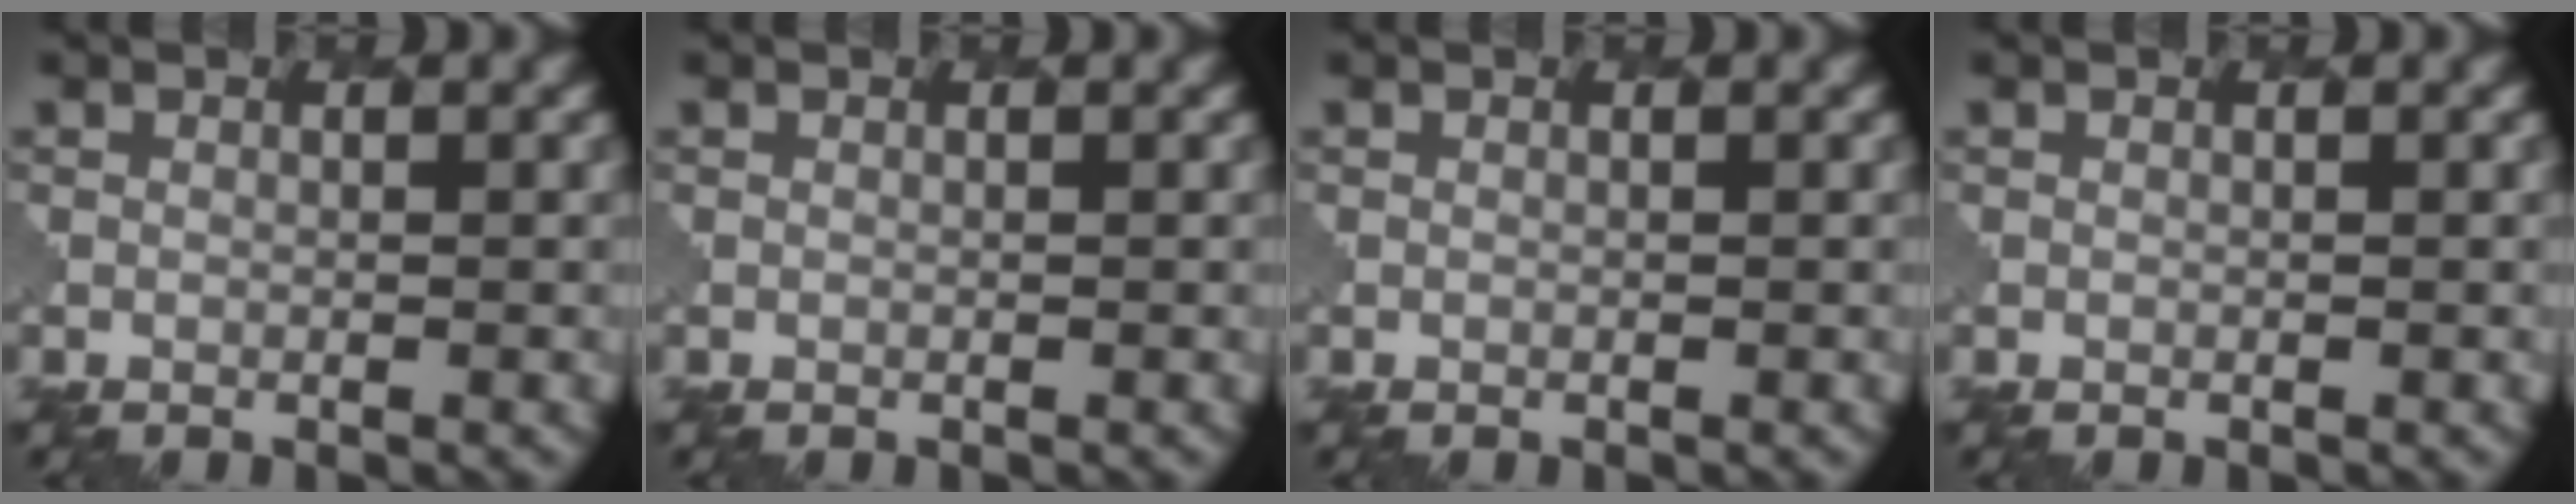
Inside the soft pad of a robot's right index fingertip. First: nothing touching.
{"total": 0.0}
{"total": 0.0}
{"total": 0.0}